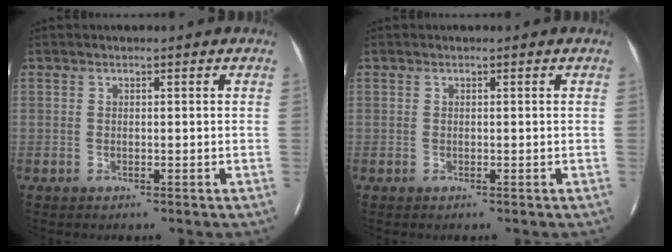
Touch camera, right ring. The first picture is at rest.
{"total": 0.0}